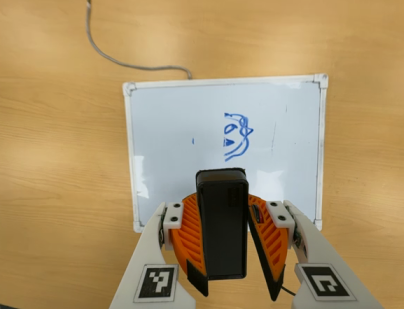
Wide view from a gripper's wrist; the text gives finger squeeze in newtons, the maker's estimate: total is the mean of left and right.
{"total": 8.0, "left": 8.9, "right": 7.1}